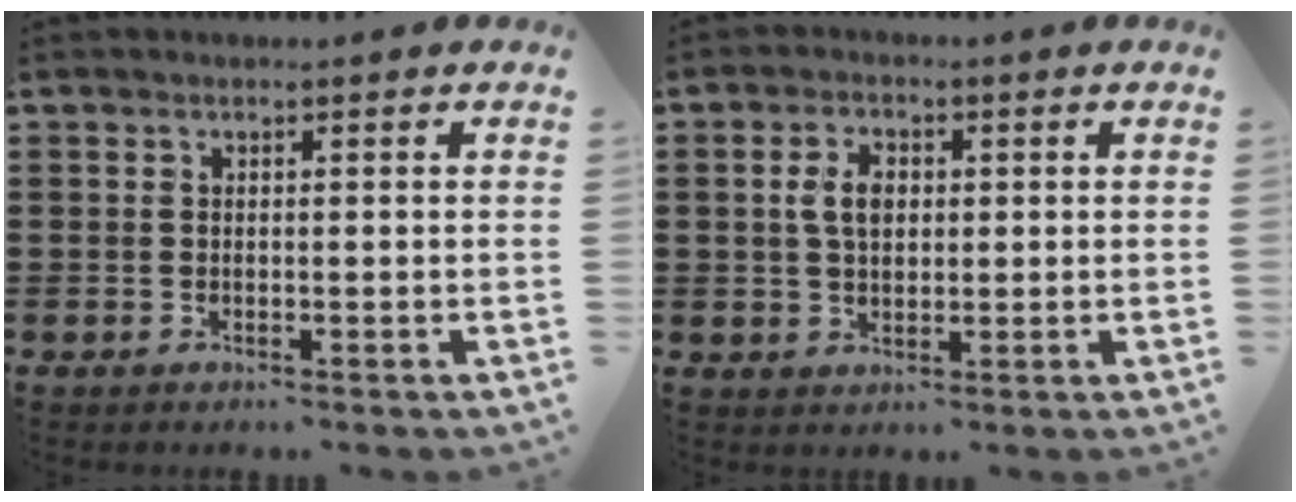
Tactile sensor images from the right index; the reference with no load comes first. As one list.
[{"total": 4.4, "force": [0.6, 2.6, 3.5], "torque": [-0.082, 0.009, 0.007]}]